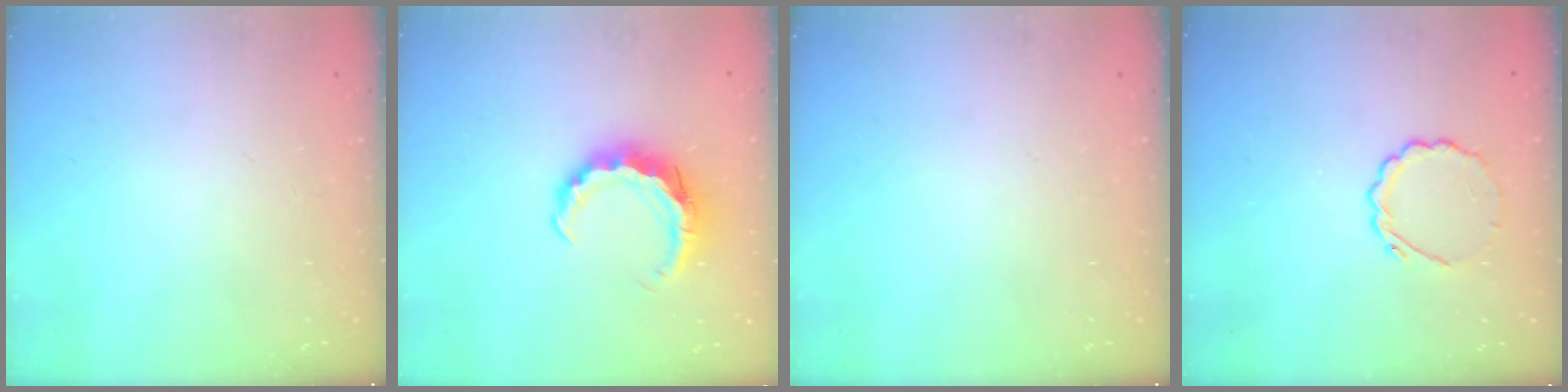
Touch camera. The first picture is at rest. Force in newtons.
{"total": 8.8, "press": 8.7, "slide": 1.3}
{"total": 0.0}
{"total": 5.6, "press": 5.4, "slide": 1.7}